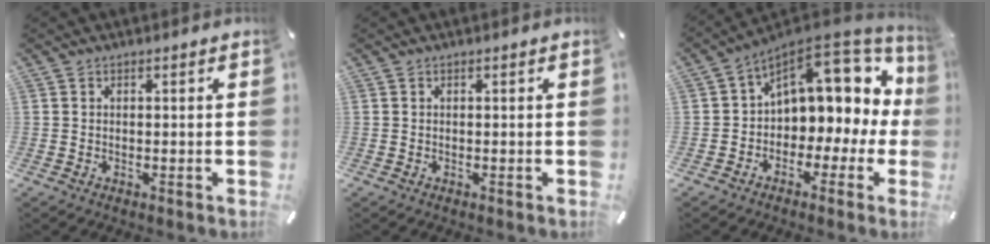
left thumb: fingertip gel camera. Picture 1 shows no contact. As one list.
[{"total": 0.0}, {"total": 13.7, "force": [6.1, 8.8, 8.5], "torque": [-0.123, -0.049, 0.103]}]